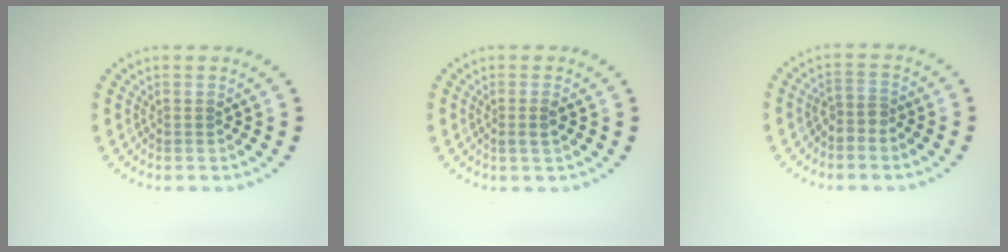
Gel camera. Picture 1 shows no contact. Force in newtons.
{"total": 1.3, "press": 1.1, "slide": 0.6}
{"total": 1.6, "press": 1.2, "slide": 1.1}